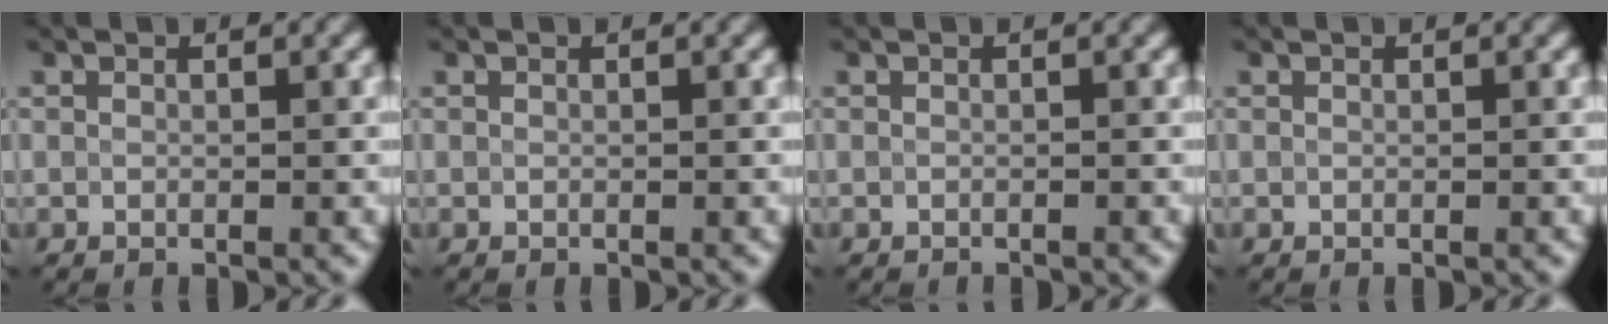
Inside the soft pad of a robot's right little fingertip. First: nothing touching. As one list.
[{"total": 0.0}, {"total": 0.8, "force": [-0.8, 0.0, 0.1], "torque": [0.003, -0.003, -0.014]}, {"total": 0.0}]